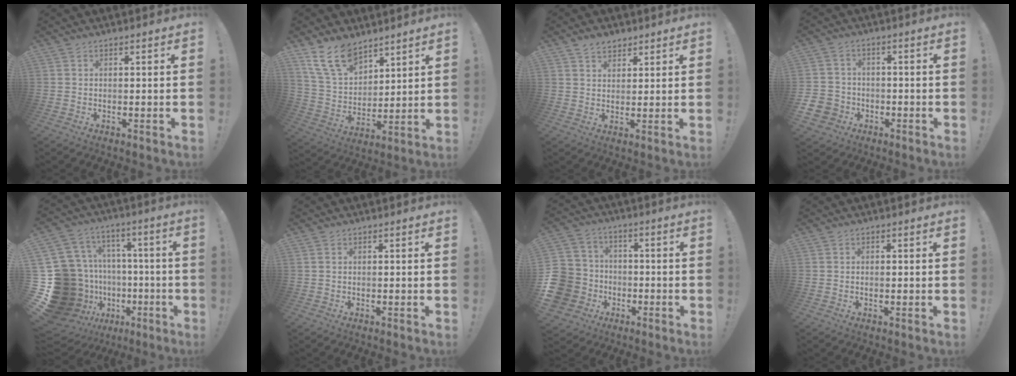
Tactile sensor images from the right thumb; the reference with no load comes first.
{"total": 14.1, "force": [10.4, 7.3, 6.3], "torque": [-0.135, -0.059, 0.202]}
{"total": 4.6, "force": [3.5, 2.9, 1.1], "torque": [-0.013, -0.016, 0.064]}
{"total": 6.5, "force": [-2.8, 5.6, 1.6], "torque": [-0.042, 0.020, -0.053]}
{"total": 22.3, "force": [-5.3, 18.7, 10.9], "torque": [-0.204, 0.004, -0.013]}
{"total": 0.5, "force": [0.3, 0.3, 0.3], "torque": [-0.006, 0.001, 0.007]}
{"total": 14.4, "force": [-4.2, 12.7, 5.4], "torque": [-0.119, 0.038, -0.058]}
{"total": 0.6, "force": [-0.2, 0.1, 0.6], "torque": [-0.006, -0.002, -0.005]}